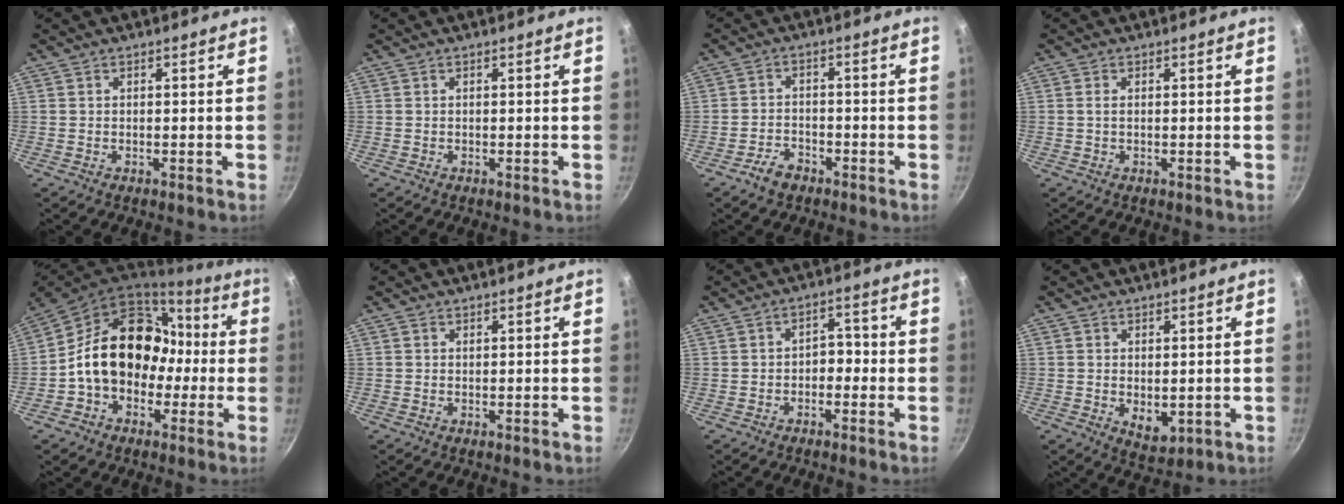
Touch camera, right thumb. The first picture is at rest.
{"total": 0.0}
{"total": 4.1, "force": [-2.8, 2.4, 1.7], "torque": [-0.022, 0.028, -0.049]}
{"total": 1.0, "force": [0.2, 0.4, 0.9], "torque": [-0.018, 0.001, 0.002]}
{"total": 19.7, "force": [-0.8, 15.2, 12.6], "torque": [-0.165, 0.068, -0.014]}
{"total": 0.0}
{"total": 3.4, "force": [-1.1, 2.4, 2.2], "torque": [-0.004, 0.019, -0.022]}
{"total": 4.7, "force": [-0.1, 3.0, 3.6], "torque": [-0.045, -0.014, 0.008]}